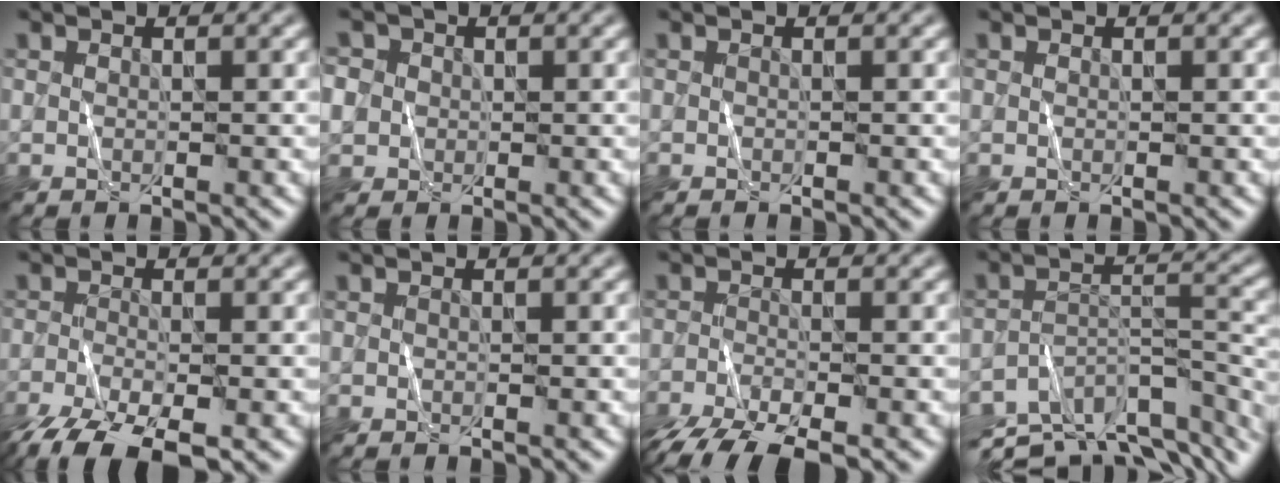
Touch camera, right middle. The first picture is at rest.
{"total": 4.5, "force": [0.6, 4.1, 1.6], "torque": [-0.036, 0.027, -0.008]}
{"total": 0.0}
{"total": 0.0}
{"total": 7.4, "force": [-4.8, 2.5, 5.0], "torque": [-0.102, -0.030, -0.091]}
{"total": 0.0}
{"total": 6.2, "force": [-4.6, 1.6, 3.8], "torque": [-0.071, -0.022, -0.088]}
{"total": 10.6, "force": [-8.1, 3.6, 5.7], "torque": [-0.099, -0.007, -0.119]}